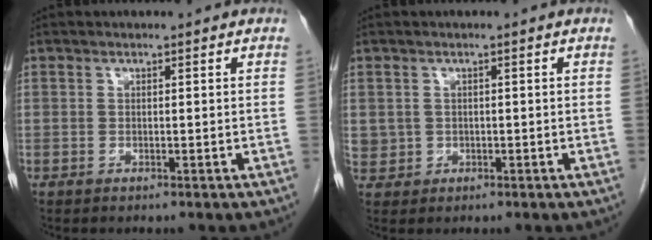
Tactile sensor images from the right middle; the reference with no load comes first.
{"total": 2.5, "force": [0.2, 2.5, 0.4], "torque": [-0.001, 0.005, 0.014]}